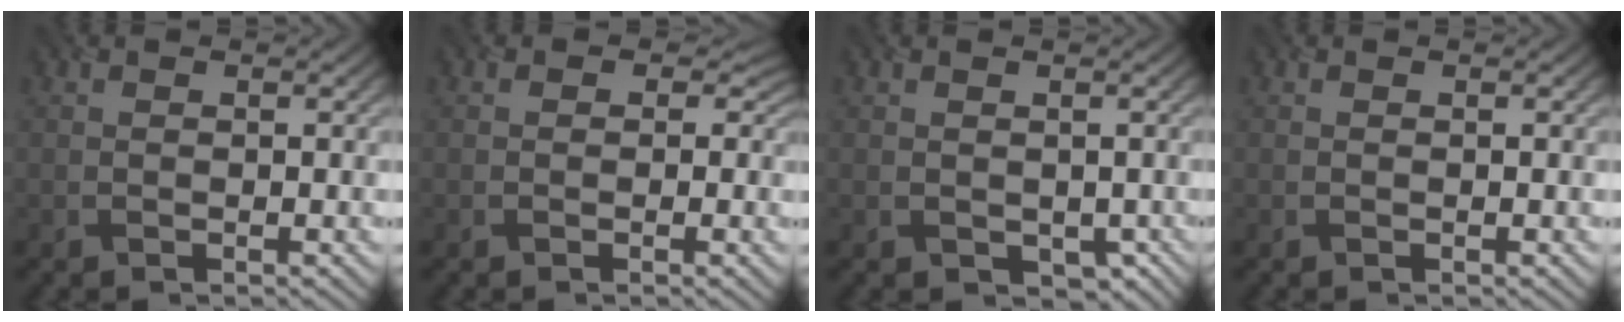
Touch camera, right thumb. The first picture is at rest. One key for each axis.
{"total": 2.4, "fx": 0.2, "fy": 2.1, "fz": 1.2, "tx": -0.013, "ty": 0.002, "tz": 0.002}
{"total": 1.8, "fx": -0.7, "fy": 1.5, "fz": 0.7, "tx": -0.021, "ty": -0.012, "tz": -0.012}
{"total": 0.0}